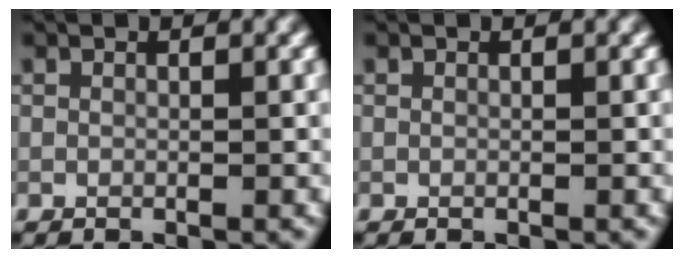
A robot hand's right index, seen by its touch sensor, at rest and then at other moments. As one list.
[{"total": 0.0}]